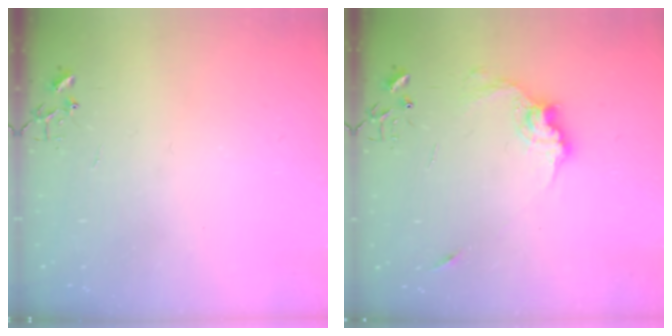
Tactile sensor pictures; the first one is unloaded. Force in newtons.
{"total": 11.5, "press": 11.5, "slide": 0.8}